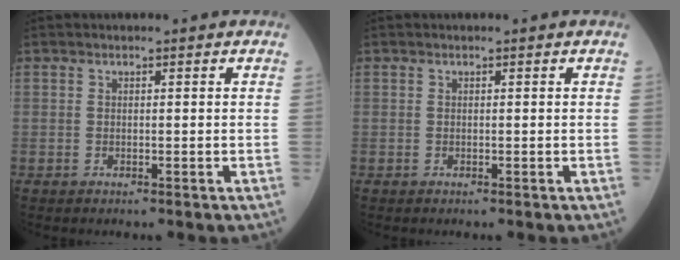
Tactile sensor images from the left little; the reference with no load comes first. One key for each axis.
{"total": 0.0}